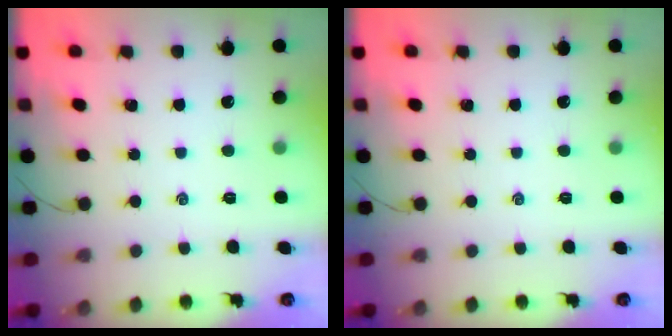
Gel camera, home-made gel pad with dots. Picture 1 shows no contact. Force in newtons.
{"total": 0.0}